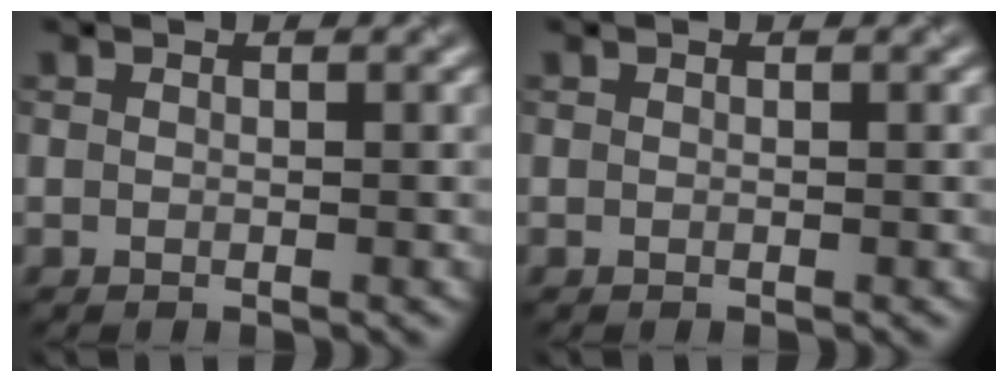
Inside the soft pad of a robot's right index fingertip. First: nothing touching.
{"total": 0.0}